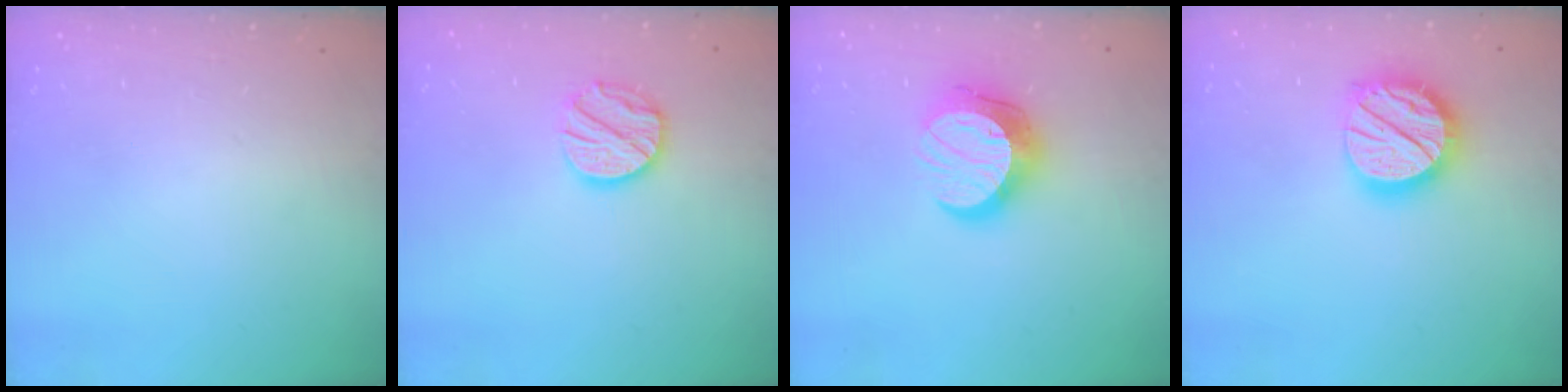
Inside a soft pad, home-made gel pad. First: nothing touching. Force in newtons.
{"total": 11.7, "press": 11.7, "slide": 1.0}
{"total": 12.9, "press": 12.8, "slide": 1.1}
{"total": 18.7, "press": 18.6, "slide": 1.5}